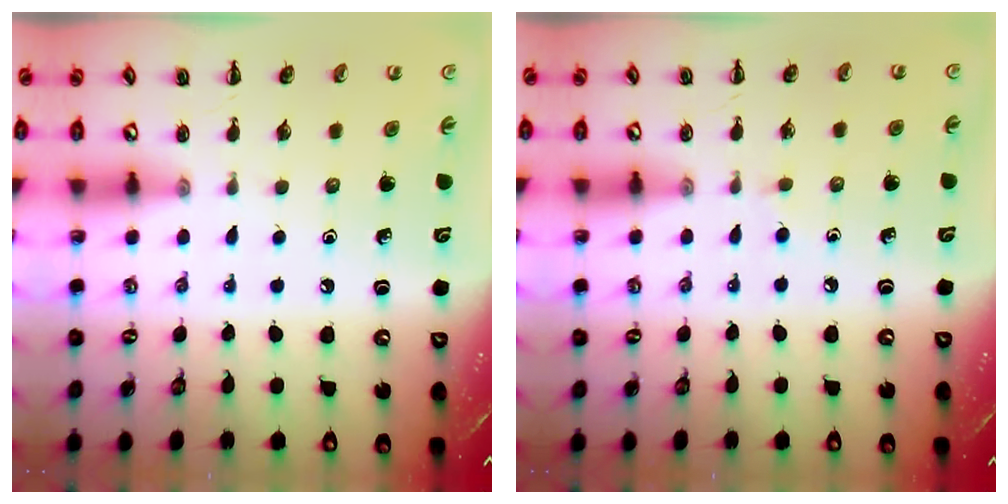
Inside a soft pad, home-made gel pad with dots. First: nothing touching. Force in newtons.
{"total": 1.6, "press": 1.4, "slide": 0.8}